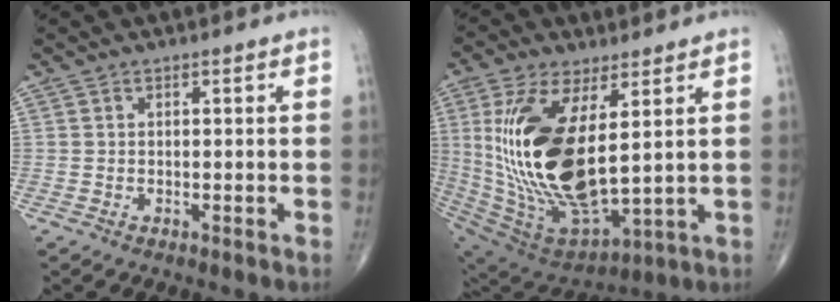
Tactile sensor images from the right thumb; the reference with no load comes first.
{"total": 24.8, "force": [4.0, 10.9, 21.9], "torque": [-0.452, -0.037, 0.091]}